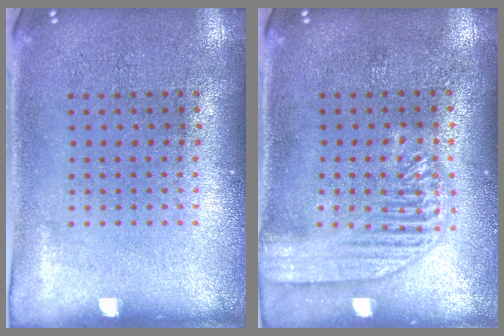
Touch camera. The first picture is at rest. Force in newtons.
{"total": 1.8, "press": 1.8, "slide": 0.3}